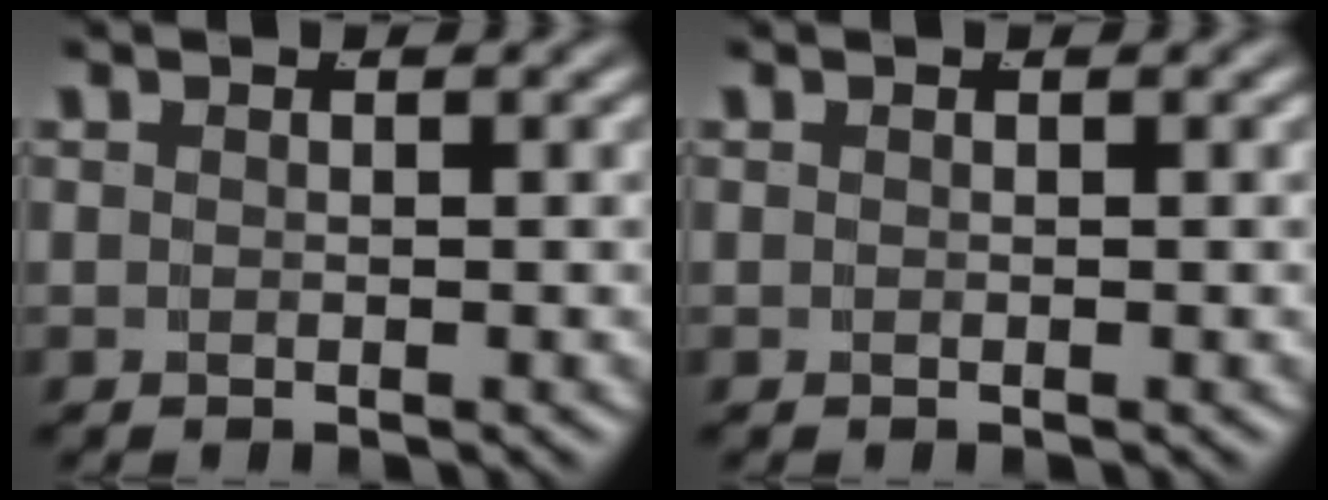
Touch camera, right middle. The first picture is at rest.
{"total": 0.0}